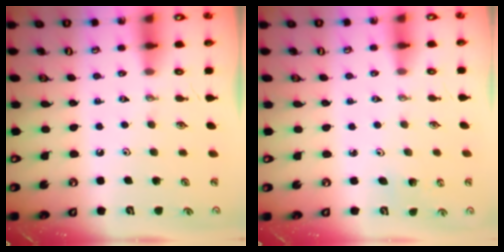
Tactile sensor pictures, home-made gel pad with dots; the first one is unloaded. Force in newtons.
{"total": 1.0, "press": 1.0, "slide": 0.1}